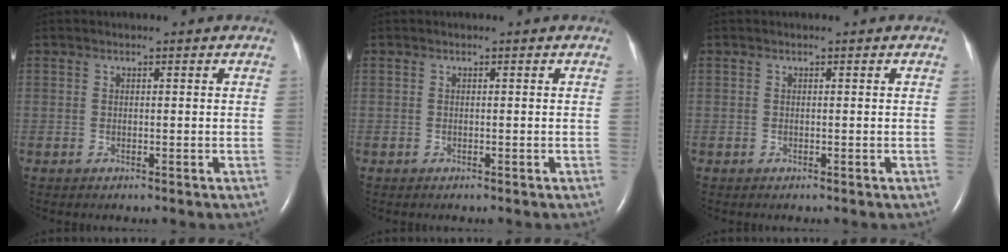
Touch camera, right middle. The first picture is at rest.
{"total": 0.0}
{"total": 0.0}